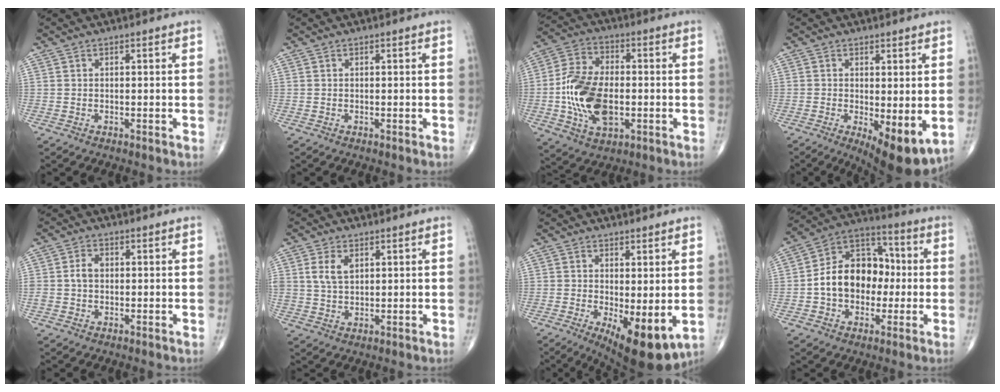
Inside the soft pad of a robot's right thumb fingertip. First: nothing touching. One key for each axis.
{"total": 0.0}
{"total": 15.6, "fx": -2.1, "fy": 9.2, "fz": 12.4, "tx": -0.231, "ty": 0.011, "tz": -0.035}
{"total": 9.3, "fx": -1.8, "fy": 3.4, "fz": 8.5, "tx": -0.124, "ty": -0.026, "tz": -0.020}
{"total": 3.1, "fx": 0.0, "fy": 2.3, "fz": 2.1, "tx": -0.044, "ty": 0.010, "tz": -0.001}
{"total": 4.8, "fx": 1.6, "fy": 3.0, "fz": 3.3, "tx": -0.060, "ty": -0.003, "tz": 0.035}
{"total": 10.8, "fx": -2.5, "fy": 4.1, "fz": 9.6, "tx": -0.138, "ty": -0.026, "tz": -0.025}
{"total": 13.1, "fx": -0.5, "fy": 9.5, "fz": 8.9, "tx": -0.109, "ty": 0.038, "tz": -0.017}